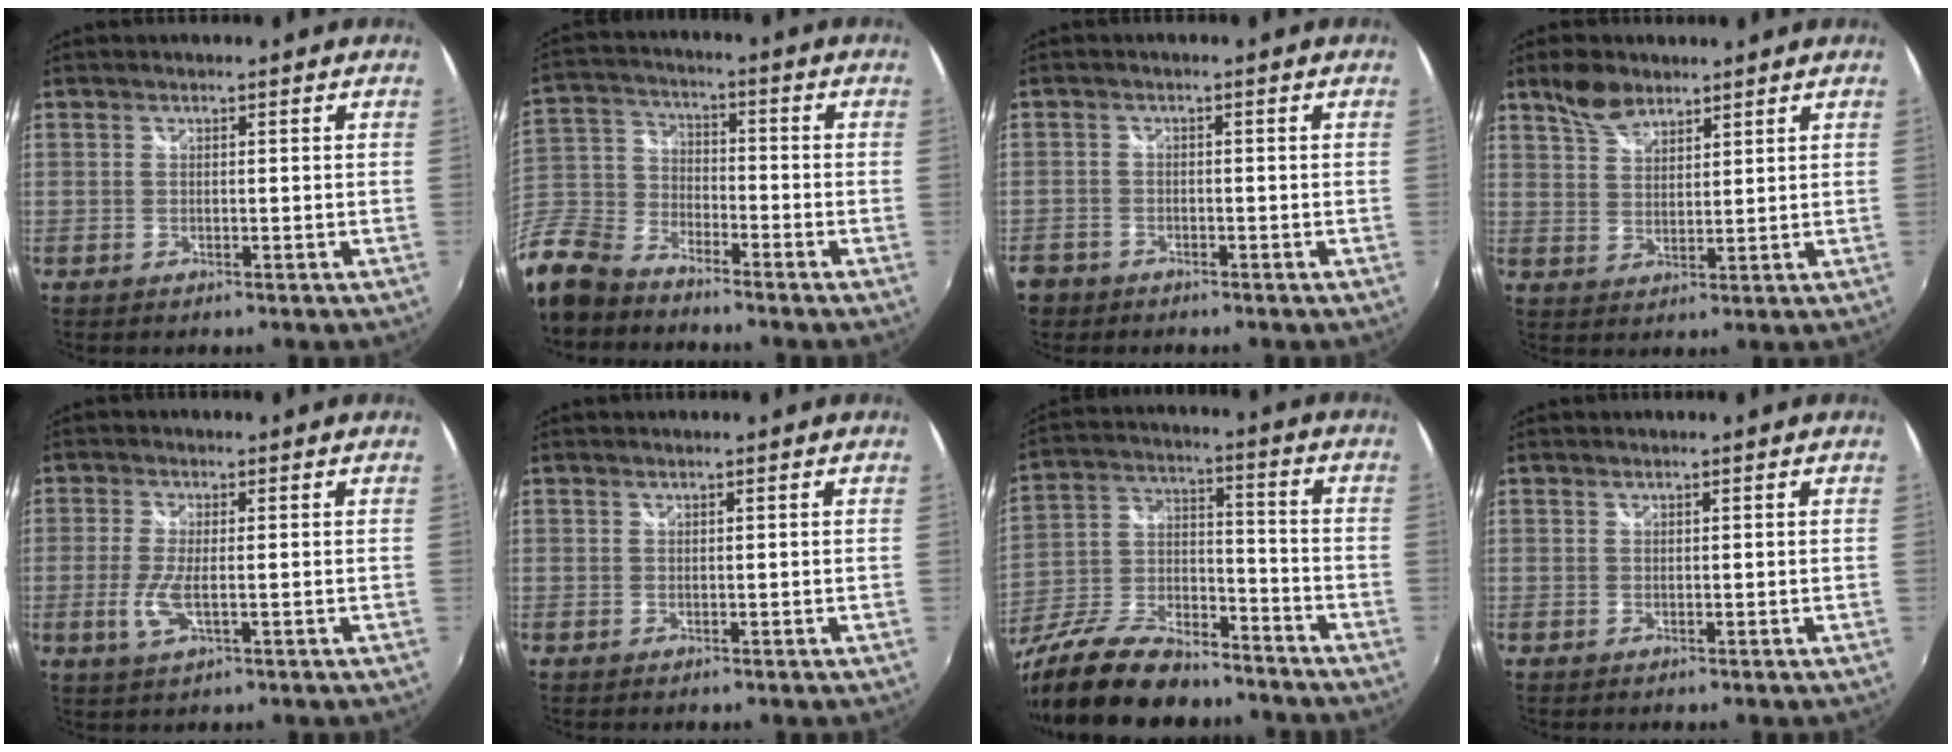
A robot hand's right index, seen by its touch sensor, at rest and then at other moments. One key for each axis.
{"total": 15.7, "fx": -11.3, "fy": 8.7, "fz": 6.5, "tx": -0.183, "ty": 0.005, "tz": -0.228}
{"total": 5.3, "fx": -3.4, "fy": 3.8, "fz": 1.3, "tx": -0.048, "ty": 0.000, "tz": -0.064}
{"total": 6.0, "fx": 4.5, "fy": 2.8, "fz": 2.7, "tx": -0.046, "ty": 0.011, "tz": 0.086}
{"total": 4.9, "fx": -1.0, "fy": 1.2, "fz": 4.6, "tx": -0.103, "ty": -0.009, "tz": -0.020}
{"total": 0.0}
{"total": 23.1, "fx": -17.5, "fy": 8.7, "fz": 12.2, "tx": -0.257, "ty": -0.015, "tz": -0.293}
{"total": 0.0}